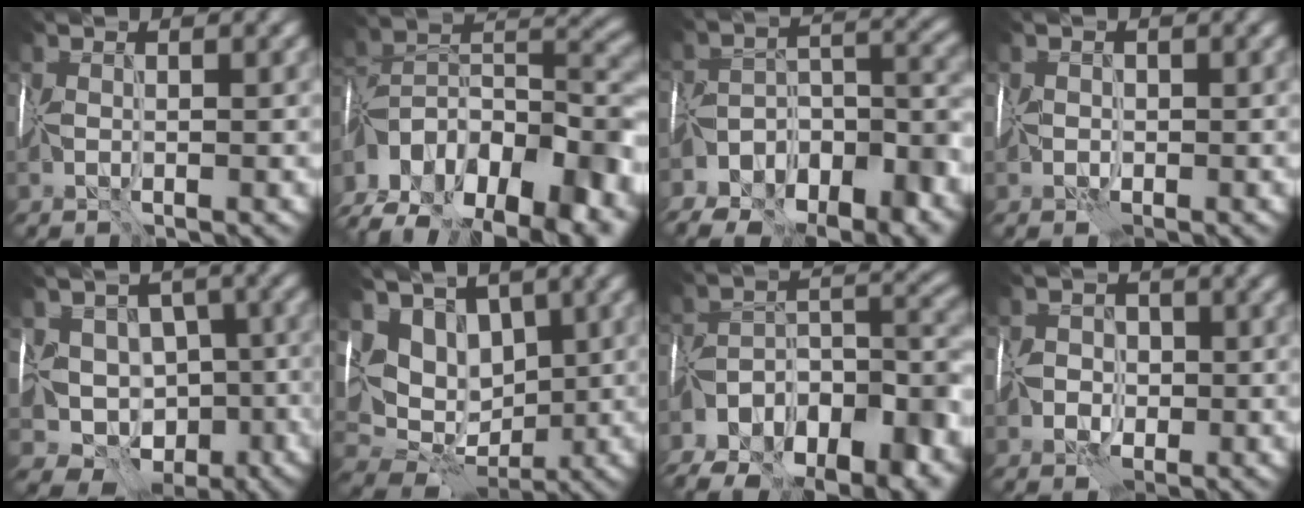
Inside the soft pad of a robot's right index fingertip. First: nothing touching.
{"total": 14.7, "force": [-8.4, 8.0, 9.1], "torque": [-0.187, 0.007, -0.129]}
{"total": 11.8, "force": [-9.2, 5.5, 4.8], "torque": [-0.066, 0.016, -0.121]}
{"total": 0.6, "force": [0.0, 0.2, -0.5], "torque": [0.012, 0.003, -0.002]}
{"total": 9.0, "force": [-2.9, 7.7, 3.8], "torque": [-0.023, -0.002, -0.044]}
{"total": 7.6, "force": [3.2, 5.6, 4.1], "torque": [-0.047, 0.004, 0.056]}
{"total": 13.0, "force": [-9.4, 5.9, 6.7], "torque": [-0.122, 0.016, -0.133]}
{"total": 1.6, "force": [-0.5, 1.5, 0.0], "torque": [0.020, 0.007, -0.014]}